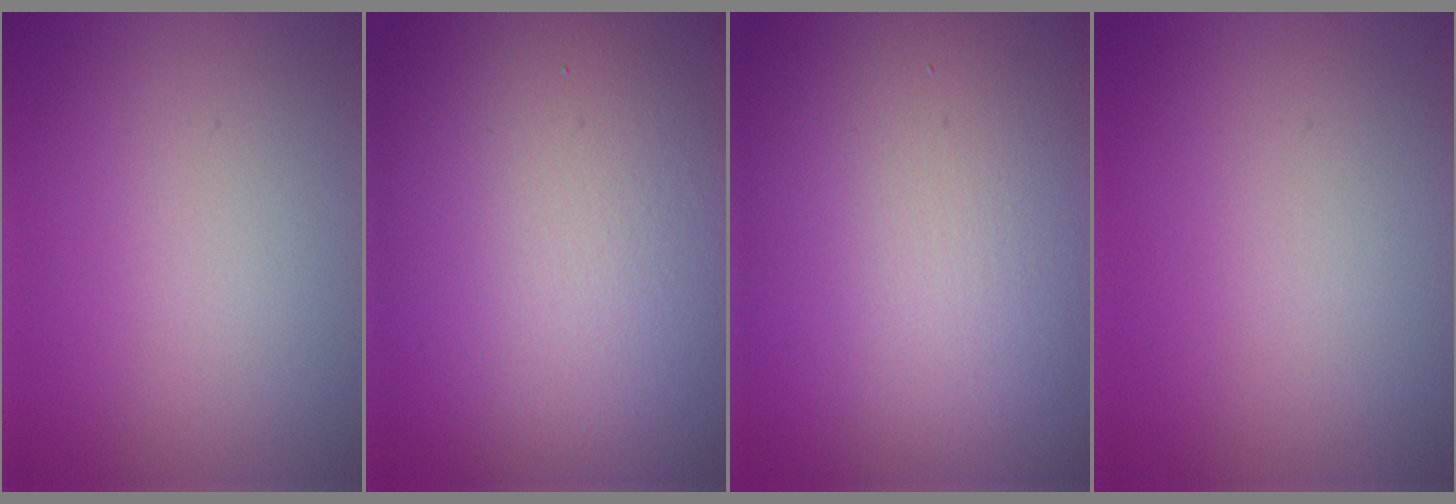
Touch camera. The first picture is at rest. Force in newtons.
{"total": 21.1, "press": 21.0, "slide": 1.4}
{"total": 23.1, "press": 23.1, "slide": 1.2}
{"total": 0.0}